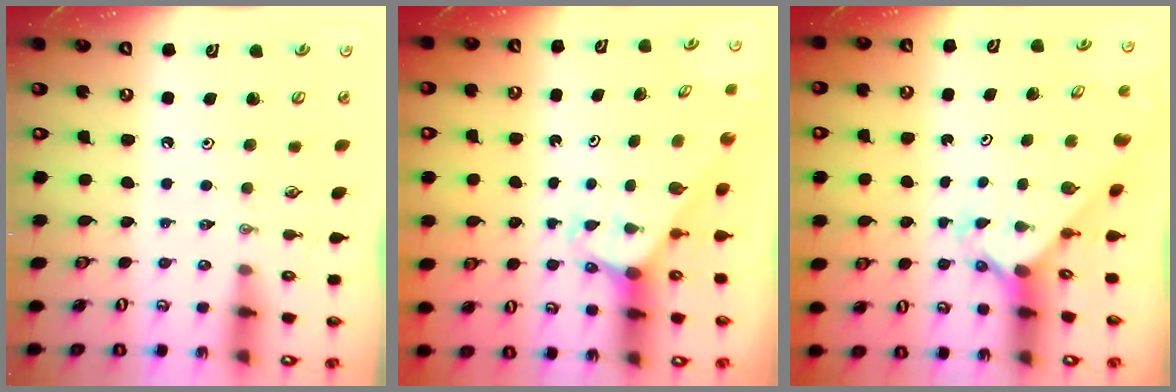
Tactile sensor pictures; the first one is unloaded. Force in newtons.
{"total": 2.0, "press": 2.0, "slide": 0.1}
{"total": 2.4, "press": 2.4, "slide": 0.2}